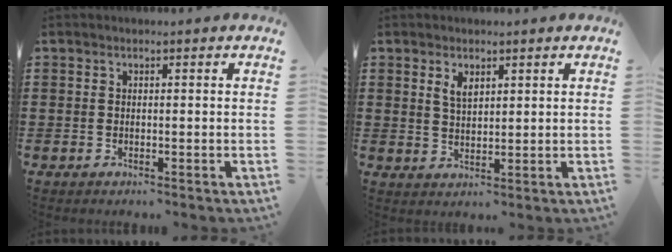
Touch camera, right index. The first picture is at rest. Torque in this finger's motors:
{"motor_torque": [0.25, -0.18, 0.18, 0.06]}